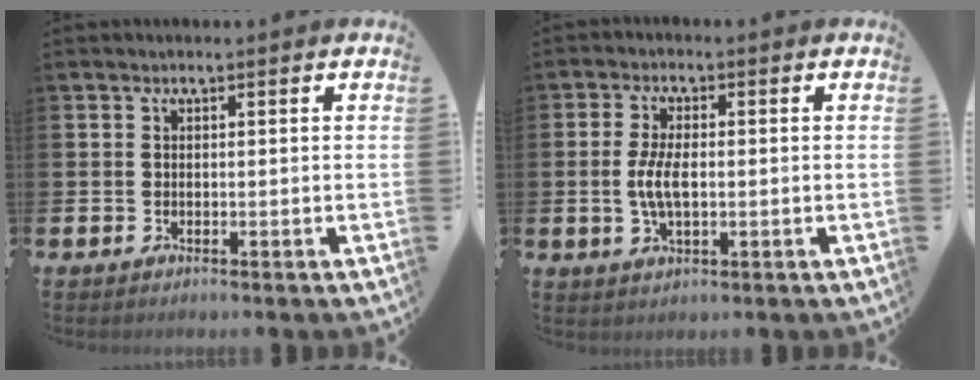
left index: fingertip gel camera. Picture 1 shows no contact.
{"total": 4.9, "force": [-0.1, 2.1, 4.4], "torque": [-0.092, 0.001, -0.008]}